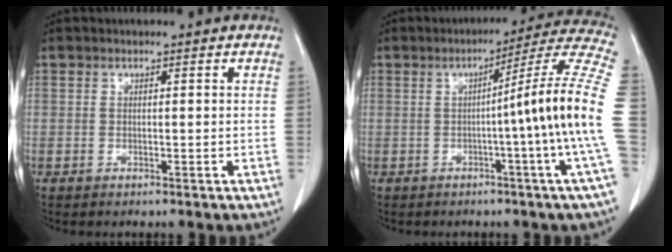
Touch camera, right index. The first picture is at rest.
{"total": 14.8, "force": [-1.7, -3.1, 14.3], "torque": [-0.176, 0.007, -0.034]}